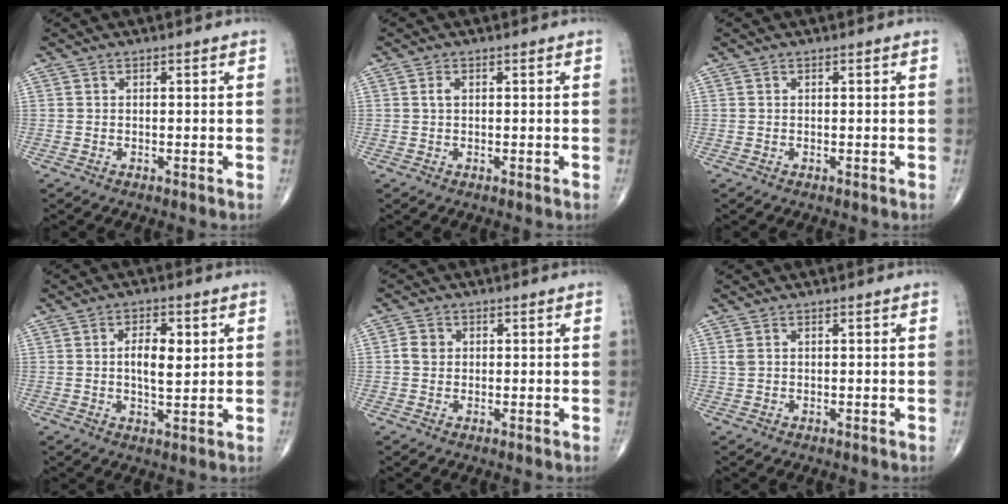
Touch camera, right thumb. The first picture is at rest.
{"total": 1.1, "force": [0.2, 0.6, 0.9], "torque": [-0.019, 0.003, 0.003]}
{"total": 0.0}
{"total": 6.2, "force": [1.2, 2.7, 5.5], "torque": [-0.078, -0.007, 0.020]}
{"total": 2.5, "force": [0.3, 2.2, 1.2], "torque": [-0.013, 0.004, 0.003]}
{"total": 1.1, "force": [0.6, 0.5, 0.8], "torque": [-0.023, 0.009, 0.018]}